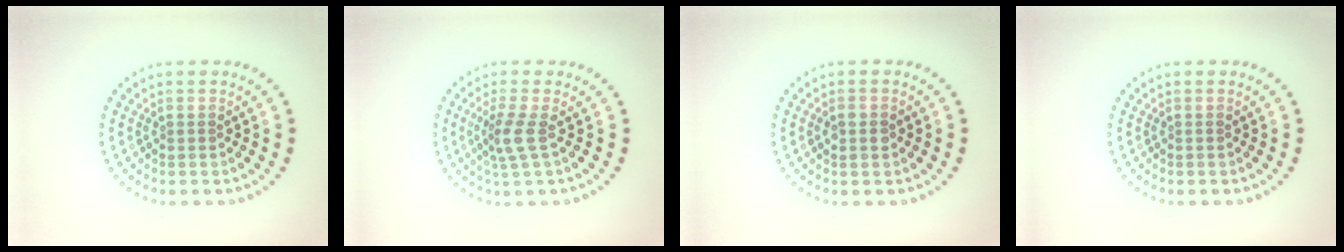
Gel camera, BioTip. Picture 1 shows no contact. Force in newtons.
{"total": 2.4, "press": 1.8, "slide": 1.6}
{"total": 1.7, "press": 1.7, "slide": 0.1}
{"total": 0.0}